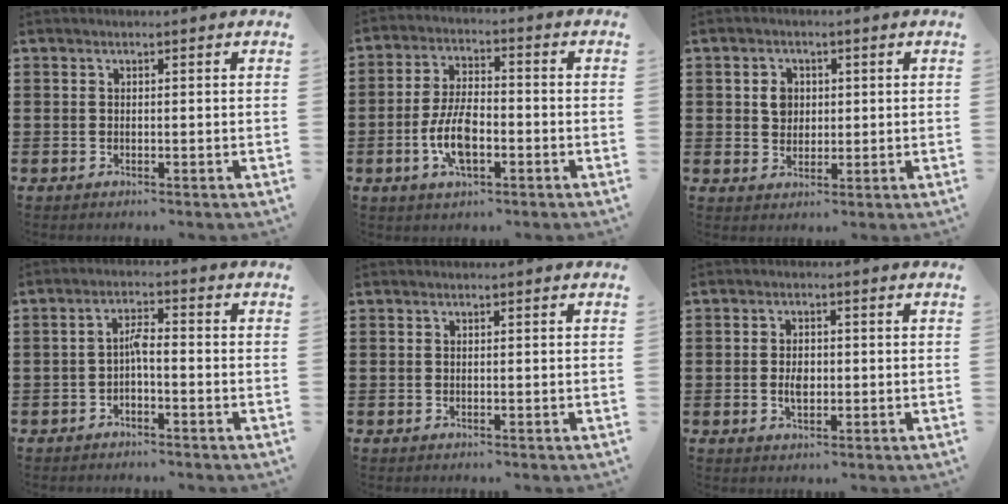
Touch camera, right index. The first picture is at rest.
{"total": 7.9, "force": [-2.5, 3.7, 6.5], "torque": [-0.151, 0.000, -0.052]}
{"total": 3.4, "force": [0.7, 2.8, 1.8], "torque": [-0.045, 0.012, 0.011]}
{"total": 2.6, "force": [-1.1, 0.7, 2.2], "torque": [-0.052, 0.006, -0.025]}
{"total": 0.0}
{"total": 2.8, "force": [-0.3, 1.7, 2.2], "torque": [-0.035, 0.001, -0.006]}